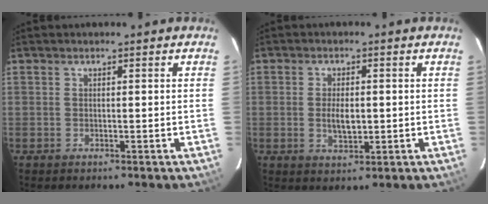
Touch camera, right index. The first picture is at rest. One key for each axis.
{"total": 4.3, "fx": -0.3, "fy": 2.2, "fz": 3.7, "tx": -0.070, "ty": -0.007, "tz": -0.002}